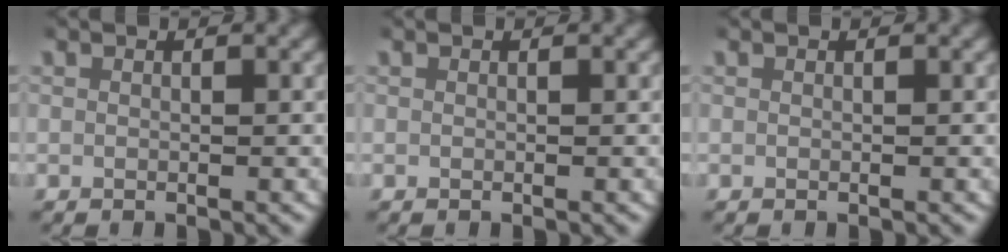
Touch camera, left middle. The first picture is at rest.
{"total": 0.0}
{"total": 0.0}